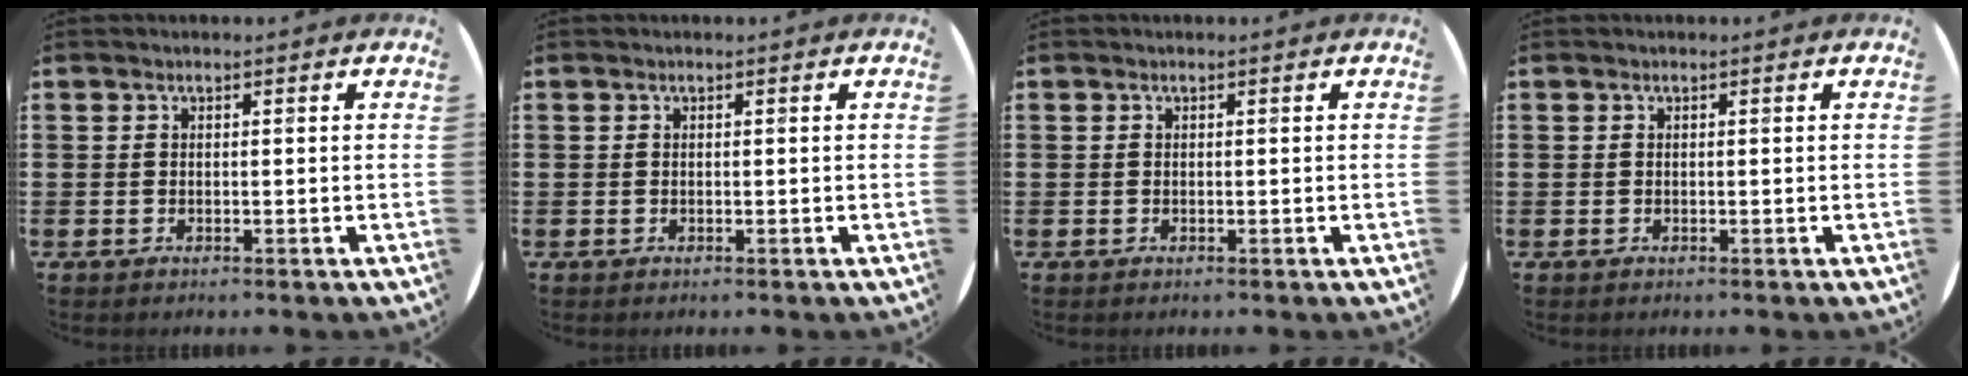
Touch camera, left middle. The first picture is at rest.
{"total": 0.0}
{"total": 0.0}
{"total": 0.0}